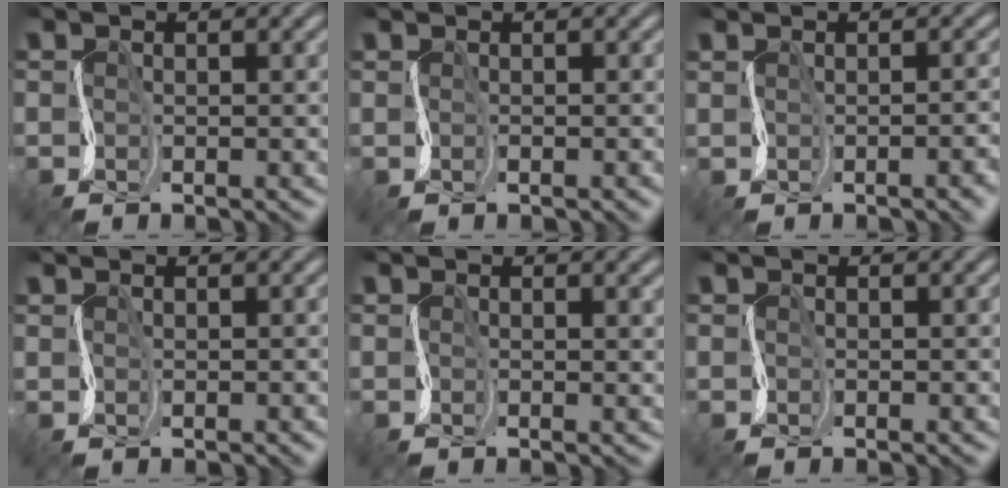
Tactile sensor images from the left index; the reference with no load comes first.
{"total": 0.8, "force": [0.2, -0.3, -0.8], "torque": [0.008, 0.000, 0.004]}
{"total": 2.8, "force": [-0.7, 1.4, 2.3], "torque": [-0.002, 0.007, 0.004]}
{"total": 0.8, "force": [0.5, -0.1, -0.6], "torque": [0.008, 0.002, 0.011]}
{"total": 1.4, "force": [0.6, 0.8, 1.0], "torque": [-0.002, 0.005, 0.008]}
{"total": 0.0}